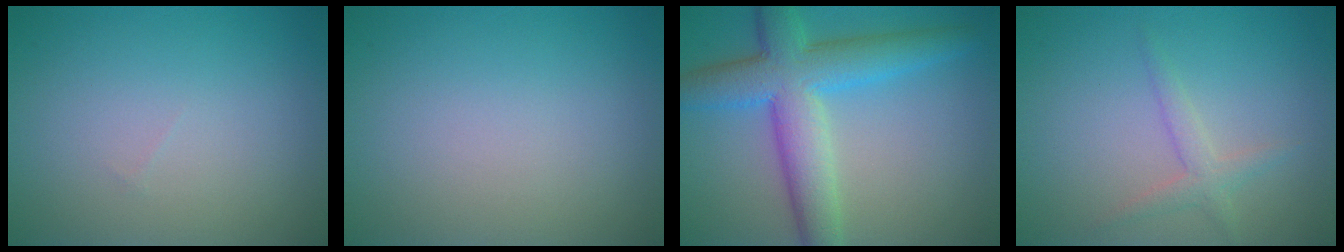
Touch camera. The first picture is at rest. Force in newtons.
{"total": 0.0}
{"total": 7.7, "press": 7.7, "slide": 0.2}
{"total": 1.8, "press": 1.8, "slide": 0.1}